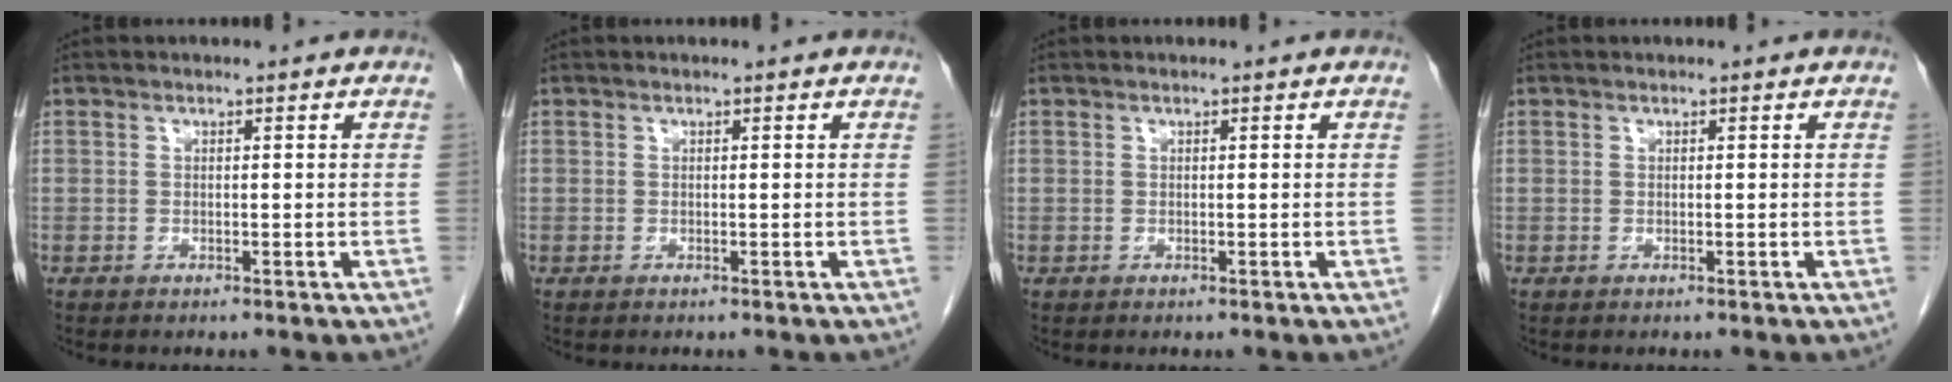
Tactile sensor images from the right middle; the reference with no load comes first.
{"total": 0.0}
{"total": 0.0}
{"total": 0.0}